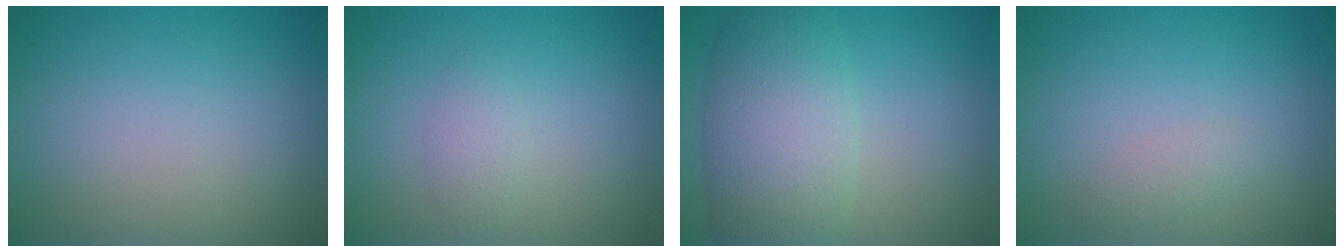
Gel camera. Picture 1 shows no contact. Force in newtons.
{"total": 1.4, "press": 1.4, "slide": 0.0}
{"total": 6.9, "press": 6.9, "slide": 0.2}
{"total": 1.0, "press": 1.0, "slide": 0.0}